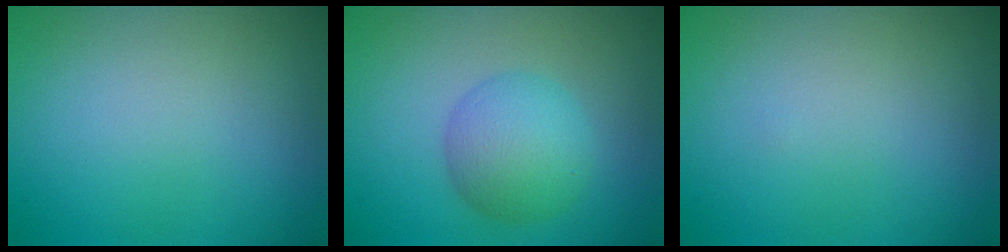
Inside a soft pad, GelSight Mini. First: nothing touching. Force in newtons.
{"total": 4.6, "press": 4.6, "slide": 0.1}
{"total": 0.0}